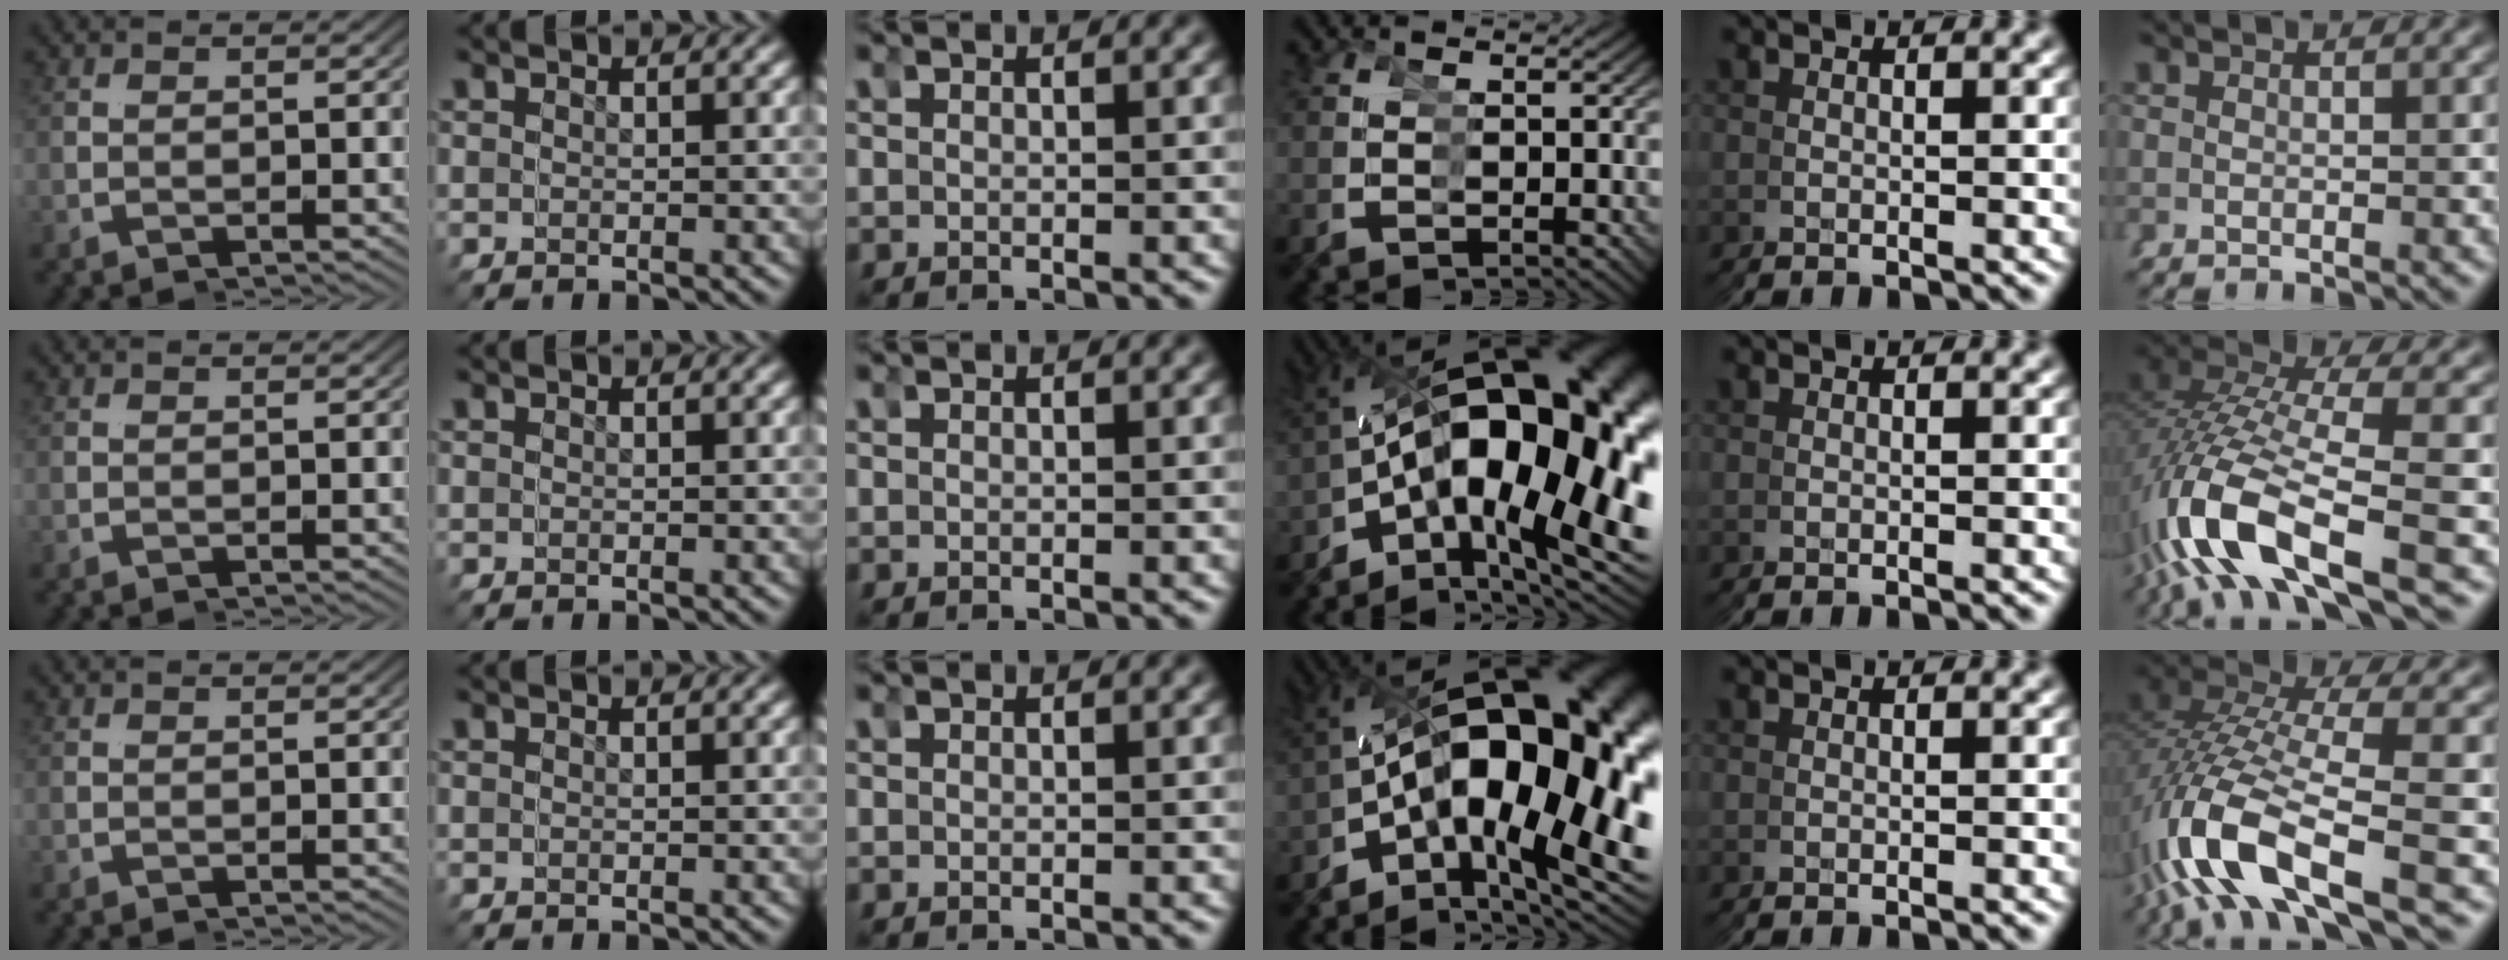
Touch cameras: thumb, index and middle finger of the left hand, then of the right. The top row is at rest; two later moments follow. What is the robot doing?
{"motion": "grasp_and_lifting", "object": "tape"}